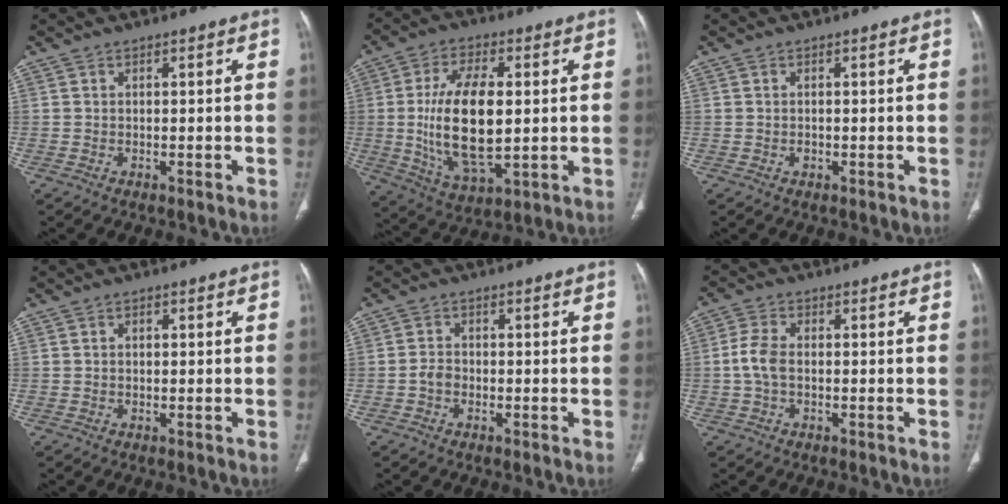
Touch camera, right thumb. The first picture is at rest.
{"total": 16.7, "force": [0.4, 7.7, 14.8], "torque": [-0.278, -0.012, 0.016]}
{"total": 0.5, "force": [-0.2, 0.3, 0.3], "torque": [-0.007, 0.000, -0.003]}
{"total": 1.1, "force": [0.1, 0.7, 0.8], "torque": [-0.013, 0.003, 0.002]}
{"total": 2.0, "force": [-0.8, 1.5, 1.1], "torque": [-0.016, 0.009, -0.019]}
{"total": 4.7, "force": [-0.5, 2.8, 3.8], "torque": [-0.088, 0.011, -0.013]}